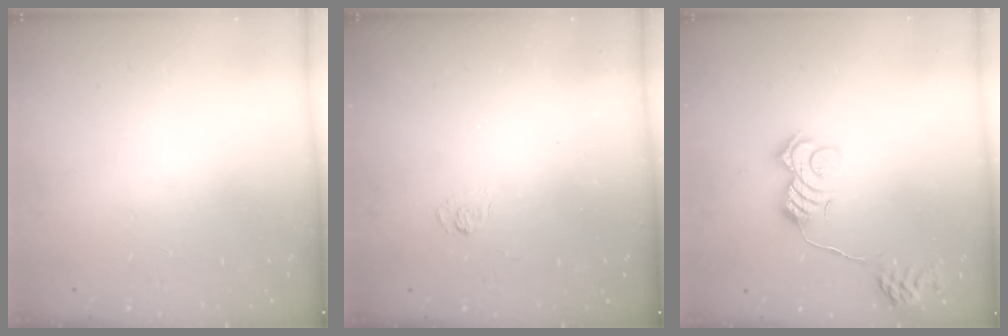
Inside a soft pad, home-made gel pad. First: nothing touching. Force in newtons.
{"total": 3.0, "press": 2.6, "slide": 1.5}
{"total": 13.7, "press": 13.7, "slide": 0.4}